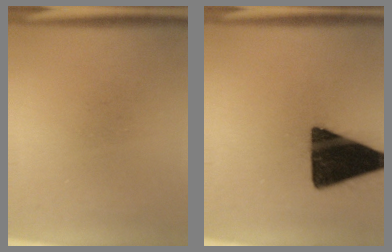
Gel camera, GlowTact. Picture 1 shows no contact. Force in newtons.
{"total": 18.1}